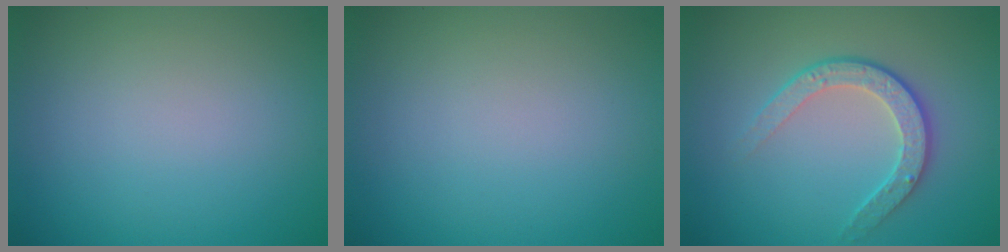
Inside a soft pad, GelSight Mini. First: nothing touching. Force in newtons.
{"total": 0.0}
{"total": 3.2, "press": 2.6, "slide": 1.8}